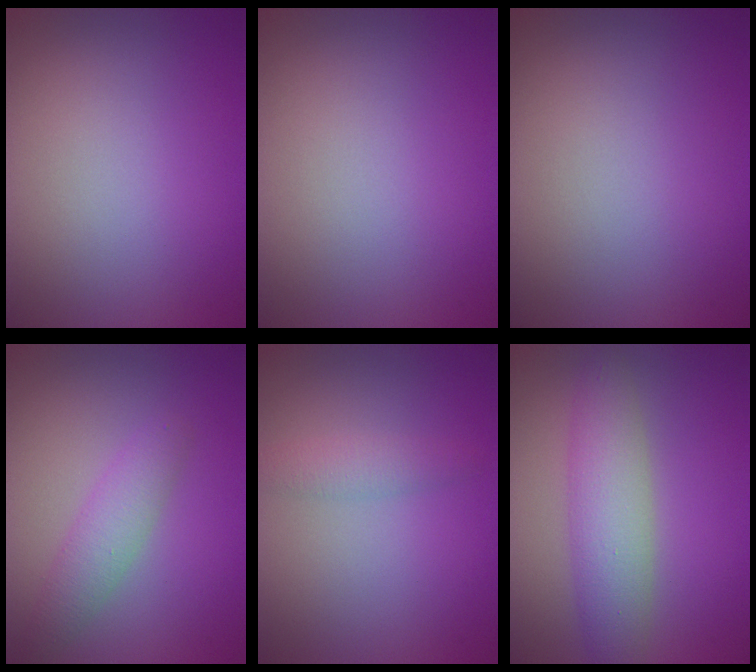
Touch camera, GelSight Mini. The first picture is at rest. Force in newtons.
{"total": 0.0}
{"total": 0.0}
{"total": 2.5, "press": 2.5, "slide": 0.0}
{"total": 1.6, "press": 1.6, "slide": 0.1}
{"total": 4.3, "press": 4.3, "slide": 0.0}